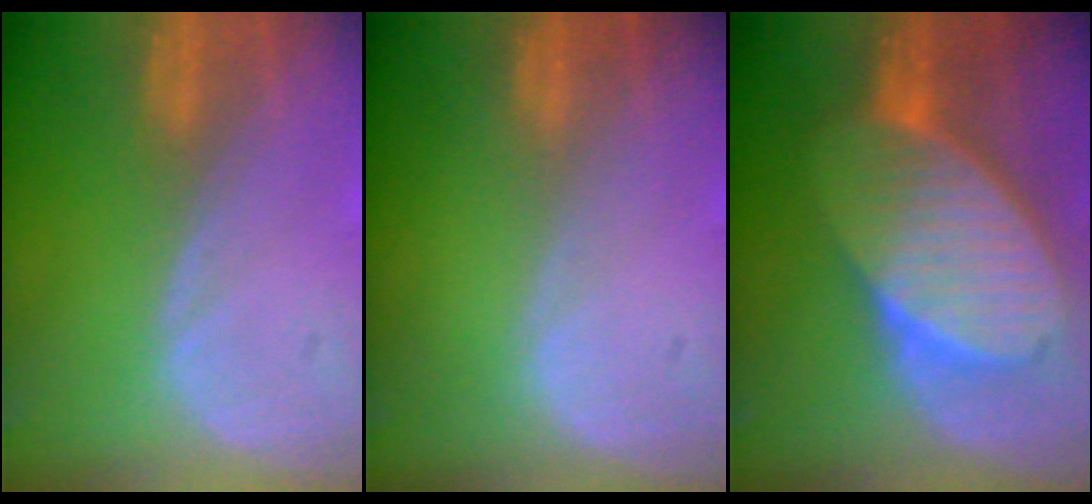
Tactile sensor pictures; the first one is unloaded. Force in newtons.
{"total": 0.0}
{"total": 10.6, "press": 10.6, "slide": 0.7}